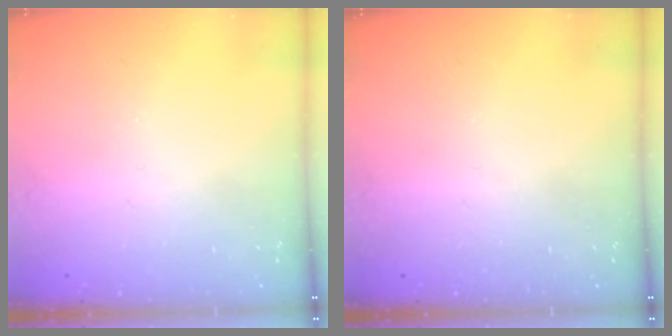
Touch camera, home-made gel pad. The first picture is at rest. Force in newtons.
{"total": 0.0}